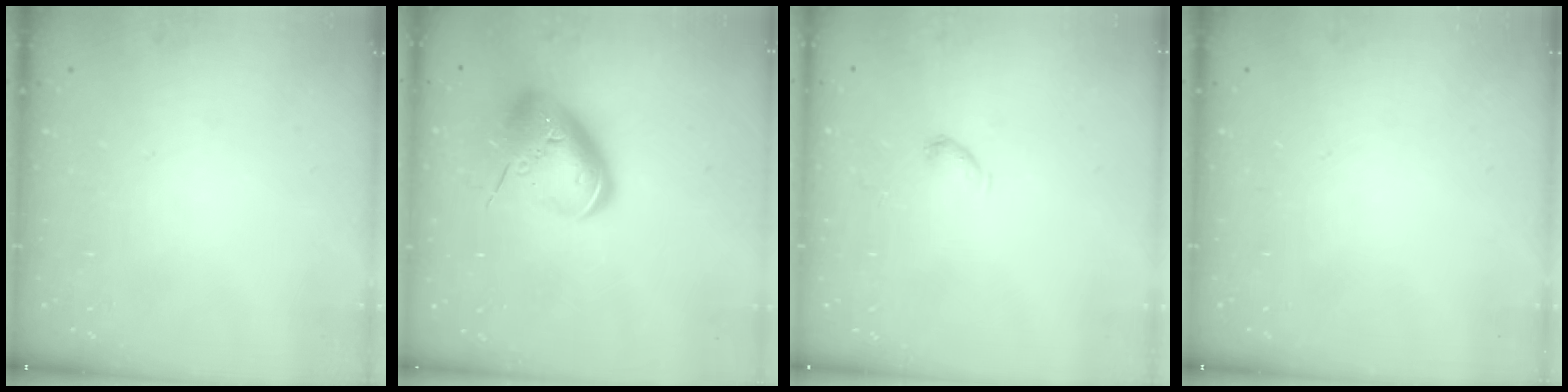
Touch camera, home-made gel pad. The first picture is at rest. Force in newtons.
{"total": 15.1, "press": 14.9, "slide": 2.5}
{"total": 3.0, "press": 3.0, "slide": 0.5}
{"total": 0.0}